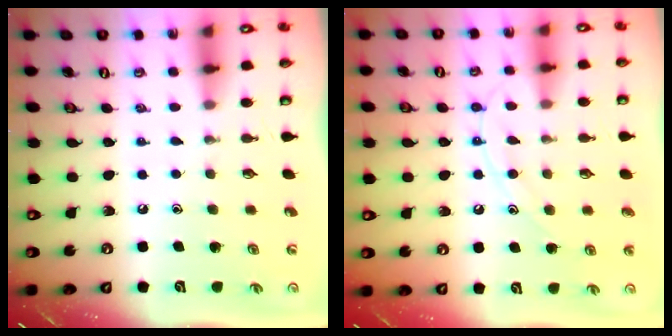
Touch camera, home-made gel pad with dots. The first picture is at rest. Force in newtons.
{"total": 10.5, "press": 10.4, "slide": 1.0}